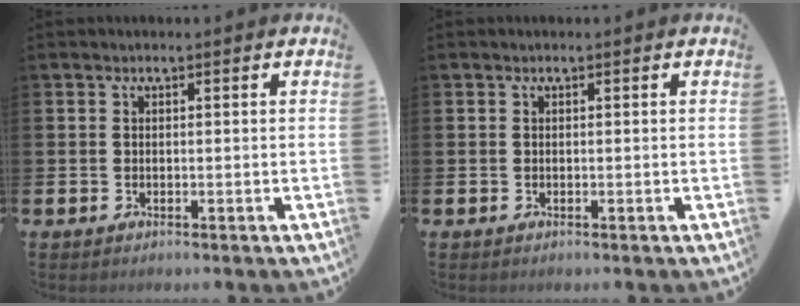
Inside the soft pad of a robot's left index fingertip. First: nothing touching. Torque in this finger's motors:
{"motor_torque": [-0.06, -0.03, -0.02, 0.01]}